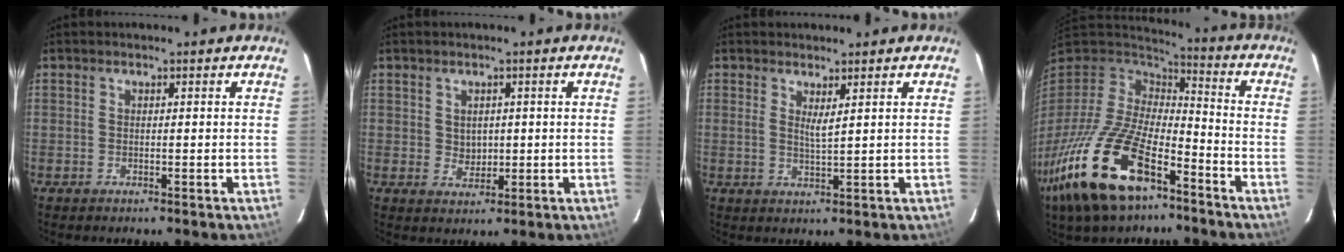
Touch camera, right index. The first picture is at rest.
{"total": 2.9, "force": [0.5, 2.6, 1.1], "torque": [-0.014, 0.001, 0.015]}
{"total": 2.3, "force": [1.3, 0.1, 1.9], "torque": [-0.032, -0.005, 0.020]}
{"total": 24.6, "force": [-14.2, 10.8, 16.9], "torque": [-0.357, -0.048, -0.255]}